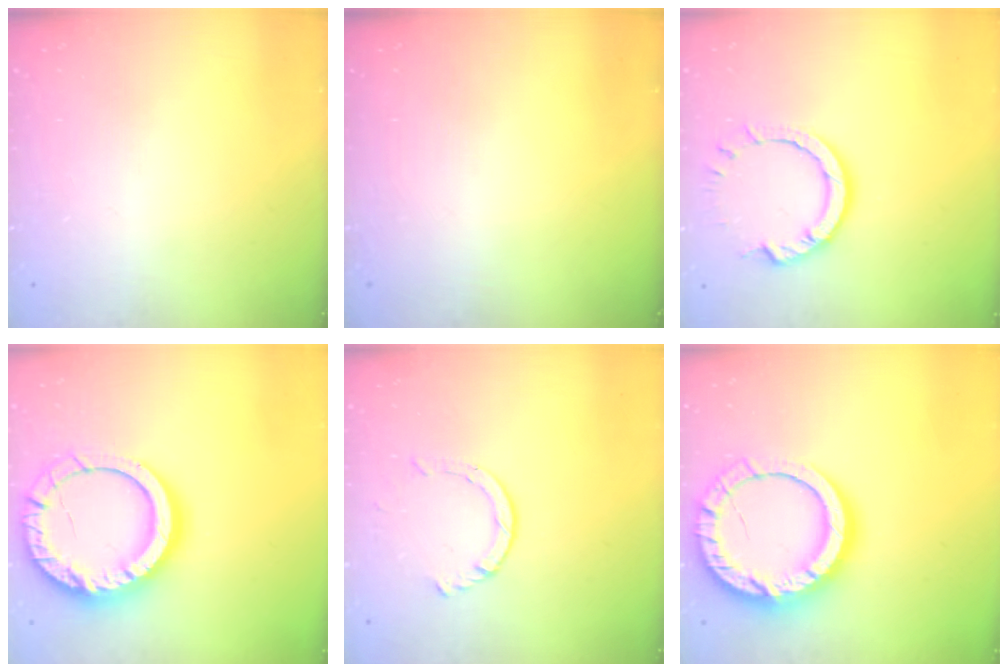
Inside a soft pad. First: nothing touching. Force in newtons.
{"total": 0.0}
{"total": 7.8, "press": 7.7, "slide": 0.6}
{"total": 19.7, "press": 19.6, "slide": 1.7}
{"total": 2.3, "press": 2.3, "slide": 0.2}
{"total": 18.3, "press": 18.2, "slide": 1.7}